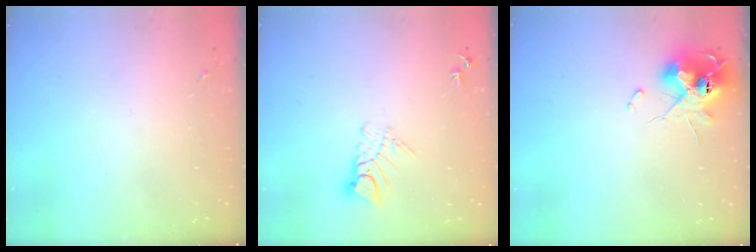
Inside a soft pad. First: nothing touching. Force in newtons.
{"total": 6.5, "press": 6.5, "slide": 0.5}
{"total": 12.8, "press": 12.7, "slide": 1.1}